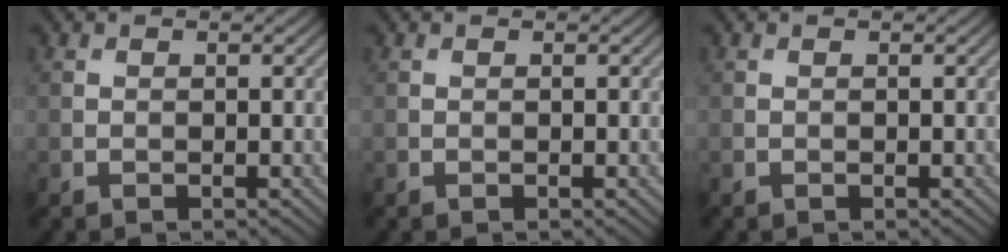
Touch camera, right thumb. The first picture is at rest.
{"total": 0.0}
{"total": 0.0}